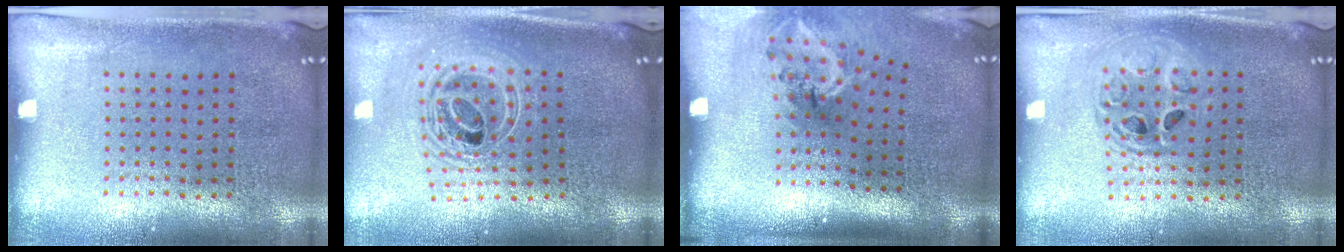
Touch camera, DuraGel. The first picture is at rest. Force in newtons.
{"total": 2.3, "press": 1.8, "slide": 1.4}
{"total": 2.0, "press": 1.4, "slide": 1.5}
{"total": 1.4, "press": 1.2, "slide": 0.6}